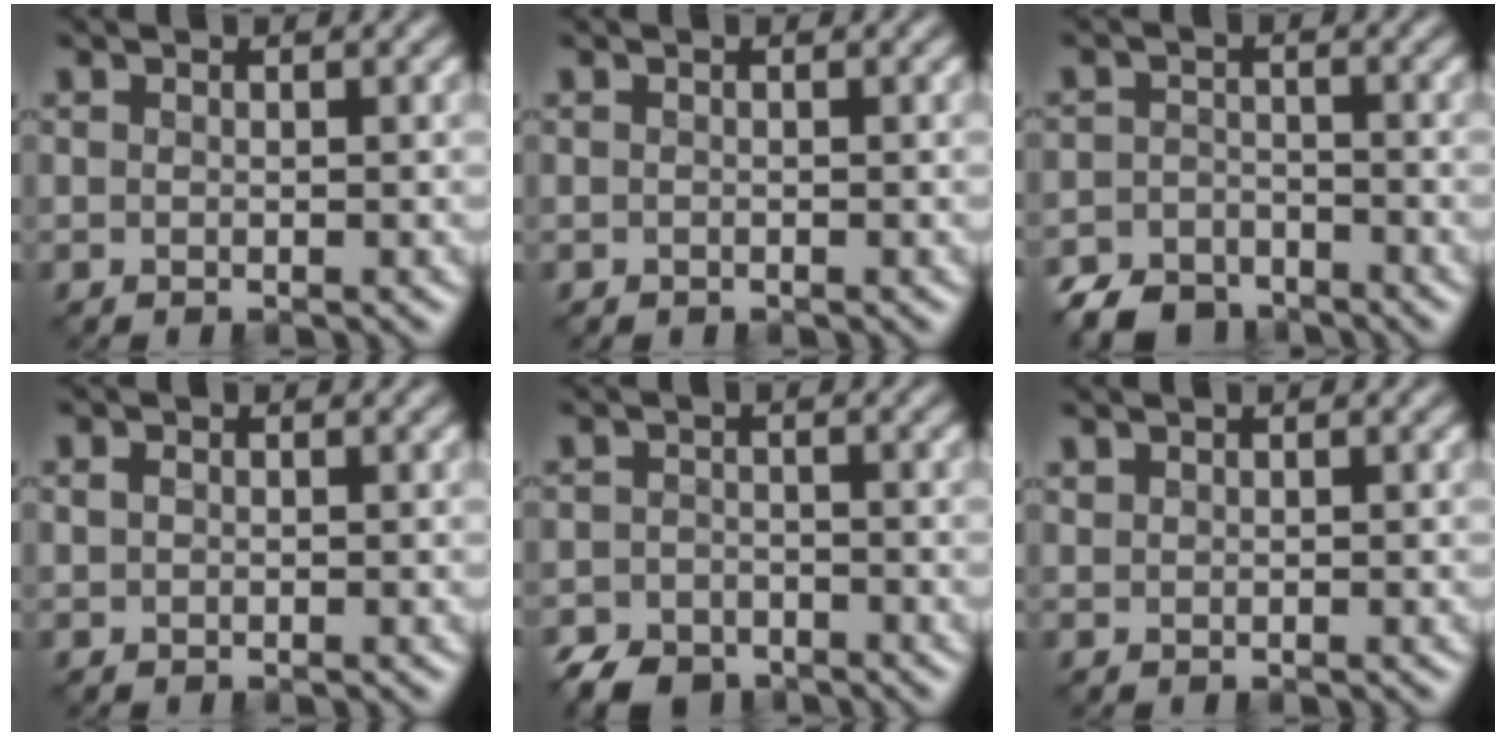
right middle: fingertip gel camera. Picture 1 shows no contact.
{"total": 0.0}
{"total": 4.4, "force": [-3.7, 2.1, 1.1], "torque": [-0.021, -0.005, -0.072]}
{"total": 0.8, "force": [0.2, 0.7, 0.3], "torque": [-0.007, 0.001, 0.001]}
{"total": 3.8, "force": [-3.1, 2.0, 1.1], "torque": [-0.019, -0.005, -0.061]}
{"total": 0.5, "force": [0.5, 0.2, 0.0], "torque": [-0.001, 0.001, 0.014]}